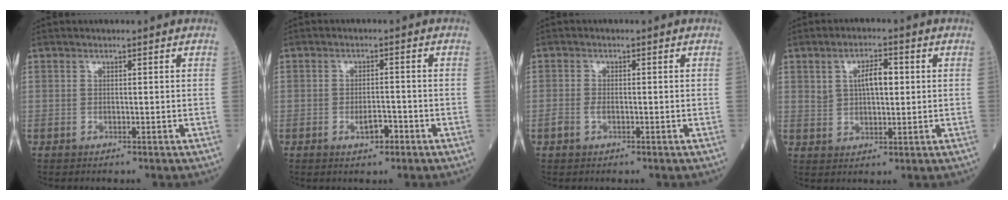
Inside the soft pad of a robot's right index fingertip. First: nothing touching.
{"total": 2.9, "force": [-1.5, 1.1, 2.2], "torque": [-0.035, 0.003, -0.023]}
{"total": 1.4, "force": [-0.5, 0.8, 1.1], "torque": [-0.022, 0.002, -0.009]}
{"total": 5.2, "force": [1.3, 2.1, 4.5], "torque": [-0.078, 0.010, 0.025]}